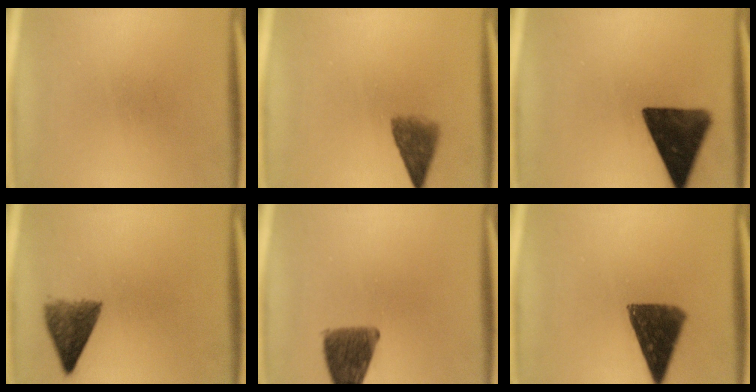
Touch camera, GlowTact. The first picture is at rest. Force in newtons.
{"total": 4.7}
{"total": 13.7}
{"total": 6.5}
{"total": 9.2}
{"total": 11.0}